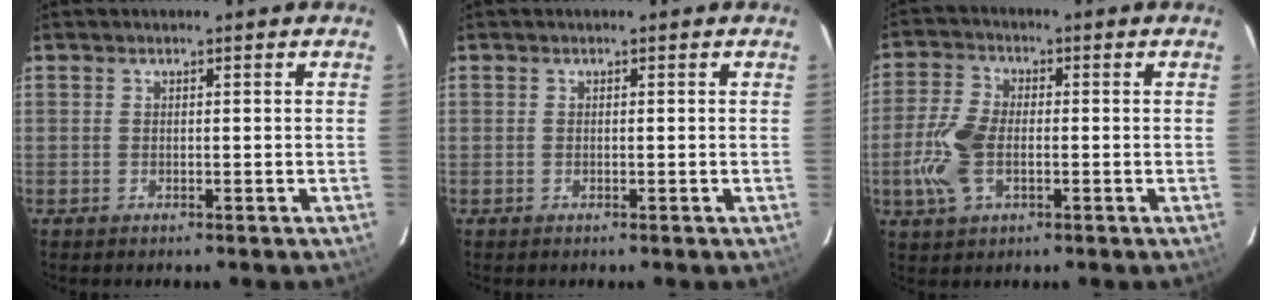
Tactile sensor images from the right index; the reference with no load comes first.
{"total": 0.0}
{"total": 8.8, "force": [-2.0, 5.1, 7.0], "torque": [-0.158, 0.003, -0.038]}